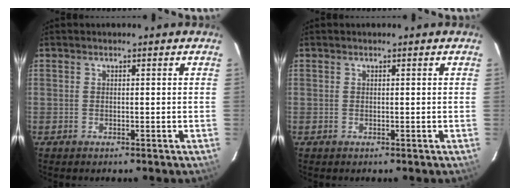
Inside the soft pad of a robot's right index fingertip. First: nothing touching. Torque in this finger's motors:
{"motor_torque": [0.00, 0.00, 0.01, 0.00]}